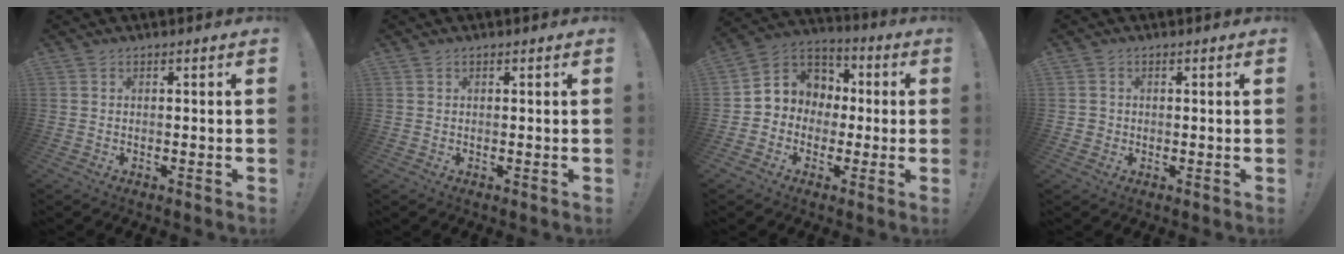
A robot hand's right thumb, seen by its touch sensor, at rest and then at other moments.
{"total": 0.0}
{"total": 8.5, "force": [-0.7, 8.2, 2.0], "torque": [-0.023, 0.009, -0.003]}
{"total": 2.2, "force": [0.4, 2.1, 0.3], "torque": [-0.008, 0.003, 0.009]}